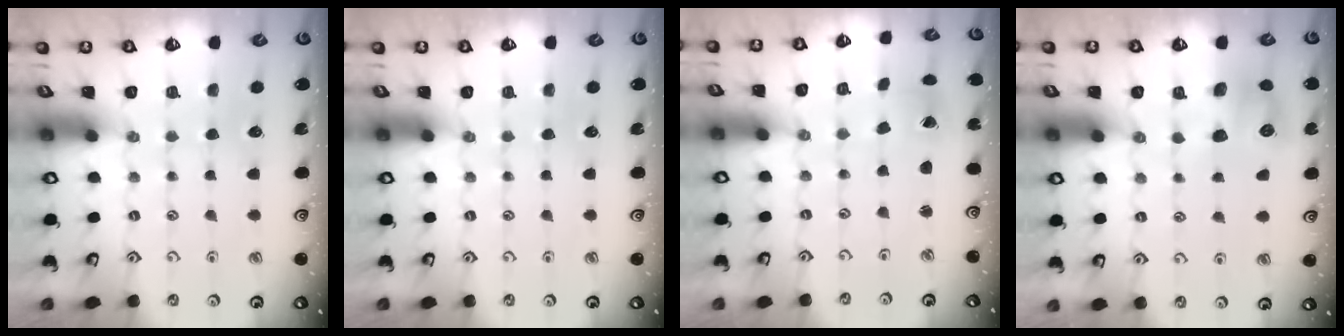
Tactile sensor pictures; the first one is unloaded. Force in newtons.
{"total": 0.0}
{"total": 1.5, "press": 1.5, "slide": 0.1}
{"total": 8.0, "press": 8.0, "slide": 0.5}